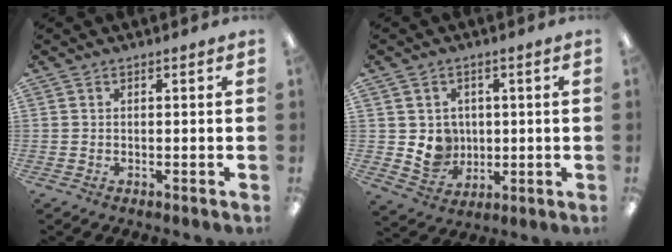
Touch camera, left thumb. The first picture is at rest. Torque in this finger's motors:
{"motor_torque": [-0.43, 0.42, 0.08, -0.12, 0.01]}